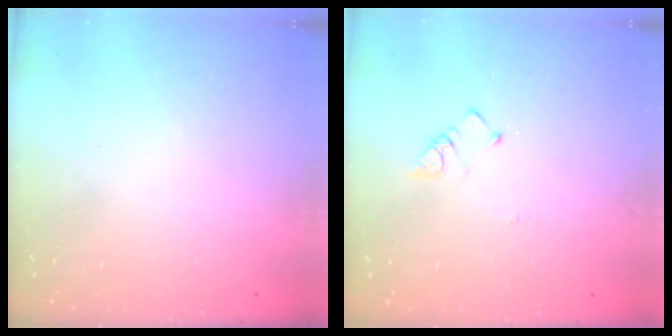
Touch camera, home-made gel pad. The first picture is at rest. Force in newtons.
{"total": 2.6, "press": 2.6, "slide": 0.5}